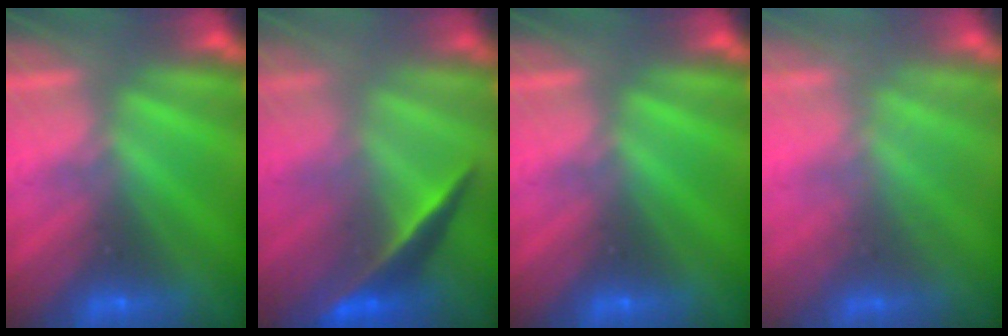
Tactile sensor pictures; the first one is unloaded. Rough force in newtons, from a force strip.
{"total": 1.9}
{"total": 0.0}
{"total": 1.7}